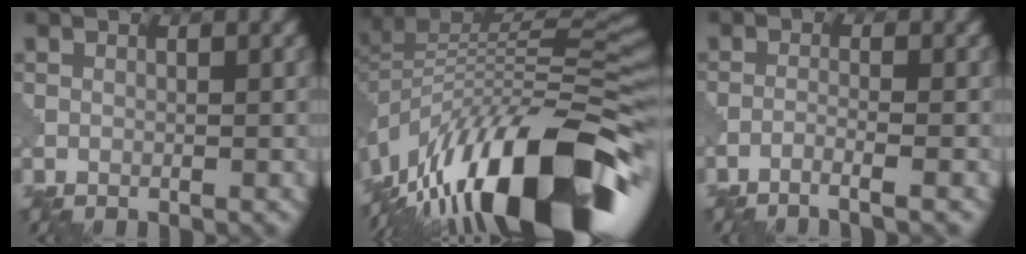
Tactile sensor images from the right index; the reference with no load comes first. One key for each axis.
{"total": 17.2, "fx": -9.3, "fy": 6.5, "fz": 13.0, "tx": -0.230, "ty": 0.015, "tz": -0.167}
{"total": 1.9, "fx": -1.4, "fy": 0.1, "fz": 1.3, "tx": -0.014, "ty": 0.001, "tz": -0.042}